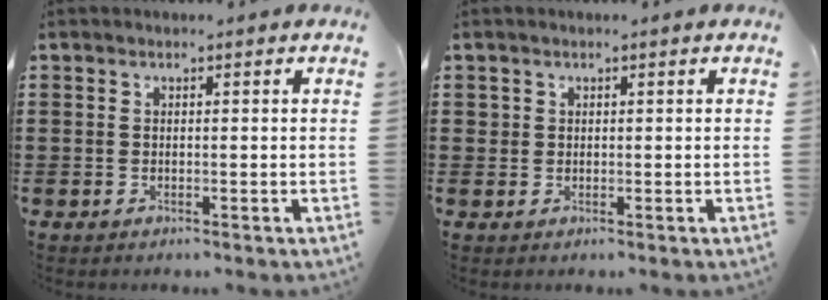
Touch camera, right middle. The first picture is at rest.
{"total": 1.1, "force": [0.5, 1.0, 0.1], "torque": [-0.006, 0.003, 0.010]}